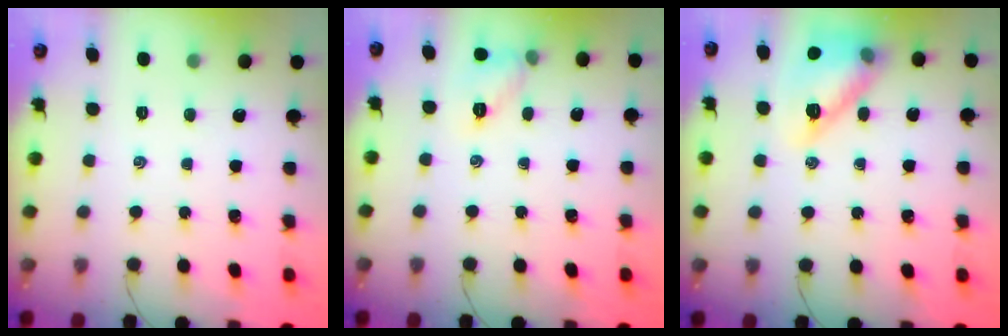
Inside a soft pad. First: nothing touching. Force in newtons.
{"total": 7.2, "press": 7.0, "slide": 1.6}
{"total": 14.7, "press": 14.6, "slide": 1.9}